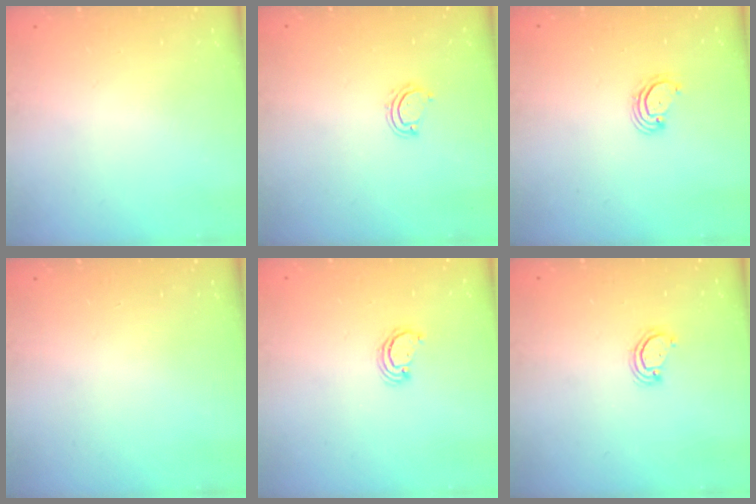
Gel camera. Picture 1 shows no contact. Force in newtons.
{"total": 4.9, "press": 4.9, "slide": 0.3}
{"total": 3.0, "press": 3.0, "slide": 0.3}
{"total": 0.0}
{"total": 2.6, "press": 2.6, "slide": 0.3}
{"total": 3.7, "press": 3.7, "slide": 0.3}